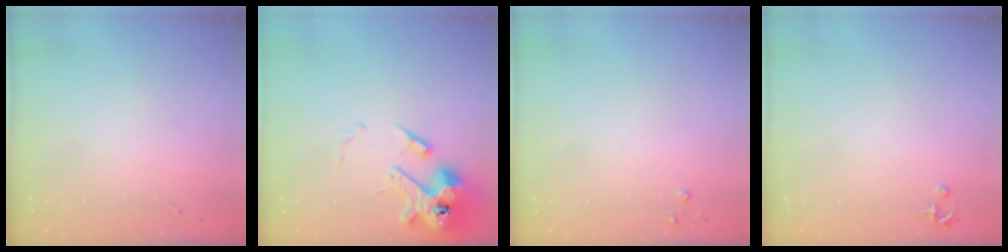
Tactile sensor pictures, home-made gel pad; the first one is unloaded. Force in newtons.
{"total": 14.4, "press": 14.2, "slide": 2.1}
{"total": 2.2, "press": 2.2, "slide": 0.3}
{"total": 2.5, "press": 2.5, "slide": 0.2}